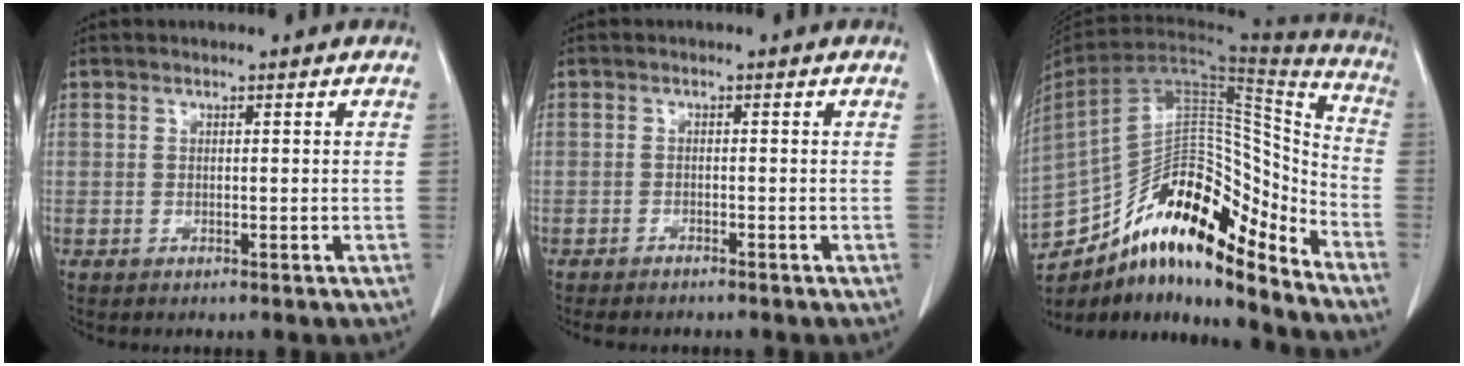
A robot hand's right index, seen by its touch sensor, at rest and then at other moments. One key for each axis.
{"total": 3.2, "fx": -2.9, "fy": 0.6, "fz": 1.2, "tx": -0.016, "ty": -0.004, "tz": -0.038}
{"total": 26.4, "fx": -18.7, "fy": 8.6, "fz": 16.5, "tx": -0.328, "ty": 0.014, "tz": -0.310}